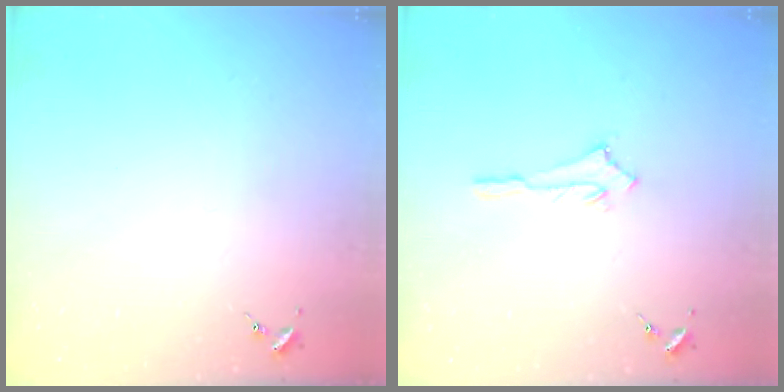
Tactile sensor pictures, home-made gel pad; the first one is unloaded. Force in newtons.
{"total": 2.6, "press": 2.6, "slide": 0.3}